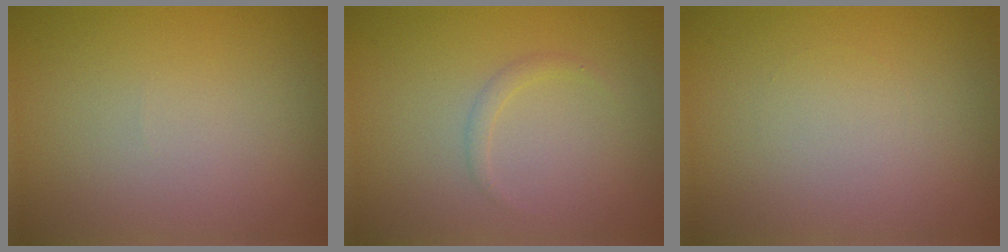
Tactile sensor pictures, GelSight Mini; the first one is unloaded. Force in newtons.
{"total": 0.9, "press": 0.9, "slide": 0.0}
{"total": 0.0}